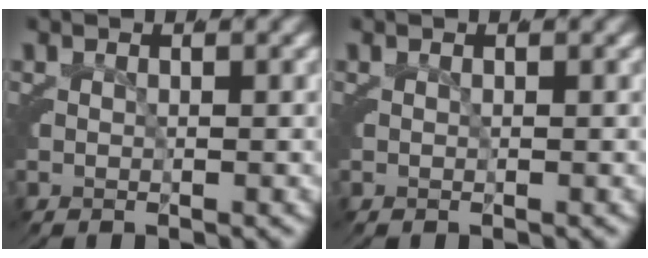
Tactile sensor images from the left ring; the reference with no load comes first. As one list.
[{"total": 0.0}]